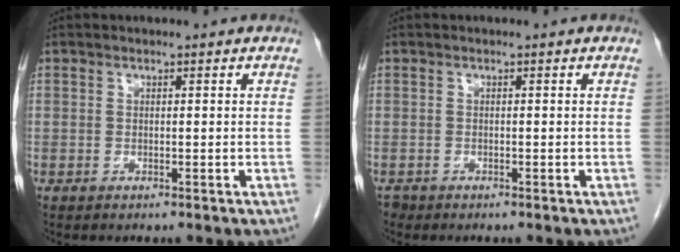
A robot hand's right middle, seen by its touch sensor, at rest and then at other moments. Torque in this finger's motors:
{"motor_torque": [-0.44, 0.04, -0.01, 0.00]}